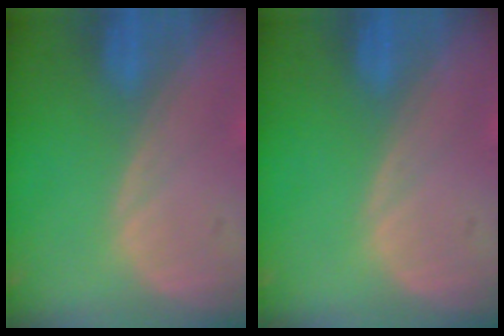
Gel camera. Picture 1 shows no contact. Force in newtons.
{"total": 0.0}